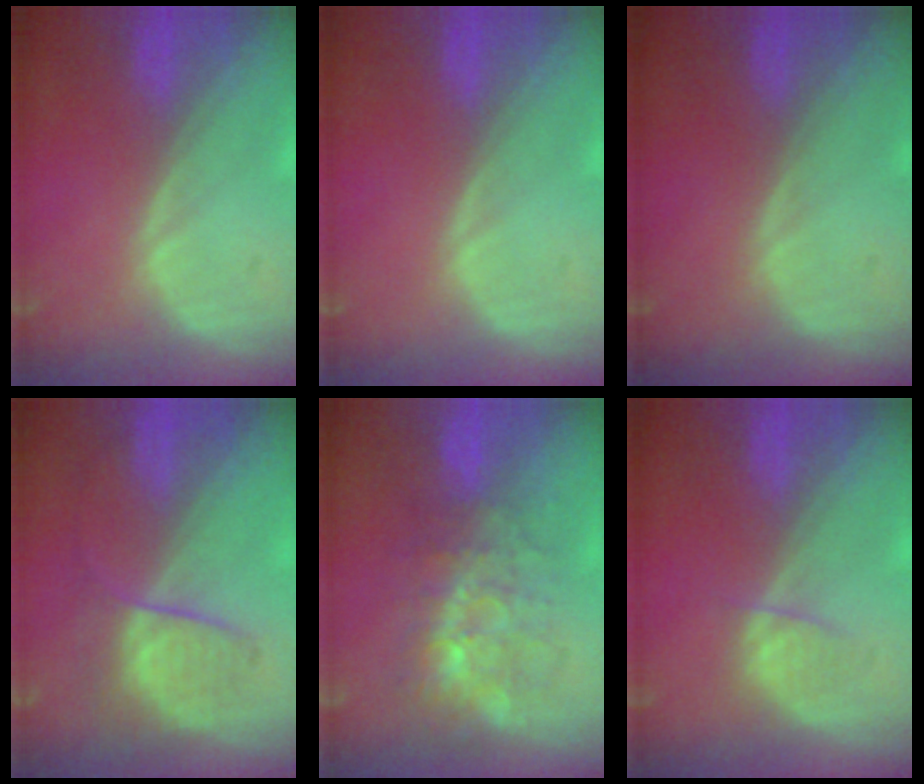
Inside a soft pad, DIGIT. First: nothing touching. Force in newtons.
{"total": 0.0}
{"total": 0.0}
{"total": 6.3, "press": 6.0, "slide": 2.0}
{"total": 8.7, "press": 7.5, "slide": 4.3}
{"total": 1.9, "press": 1.9, "slide": 0.4}